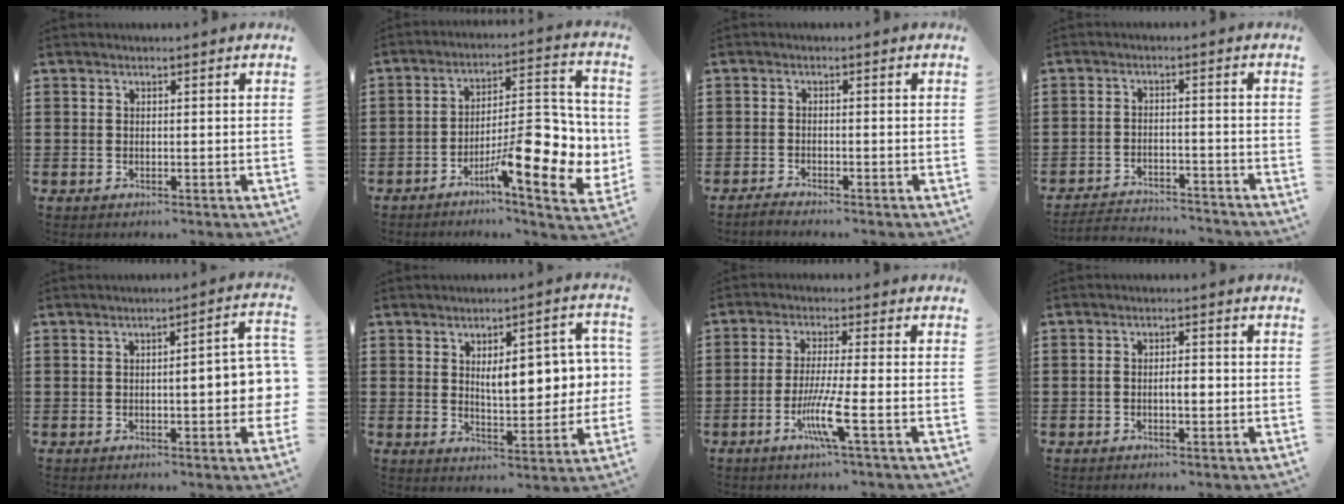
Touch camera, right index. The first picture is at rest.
{"total": 12.1, "force": [-4.4, 3.9, 10.5], "torque": [-0.139, -0.013, -0.079]}
{"total": 1.4, "force": [-1.4, 0.0, 0.1], "torque": [-0.004, 0.002, -0.028]}
{"total": 3.1, "force": [-3.1, 0.2, 0.4], "torque": [-0.011, 0.003, -0.067]}
{"total": 6.7, "force": [-0.8, 1.5, 6.4], "torque": [-0.083, -0.007, -0.017]}
{"total": 8.3, "force": [1.3, 3.7, 7.3], "torque": [-0.100, -0.006, 0.013]}
{"total": 7.0, "force": [-2.7, -0.2, 6.4], "torque": [-0.126, -0.018, -0.051]}
{"total": 2.5, "force": [-0.6, 0.9, 2.2], "torque": [-0.043, 0.004, -0.012]}